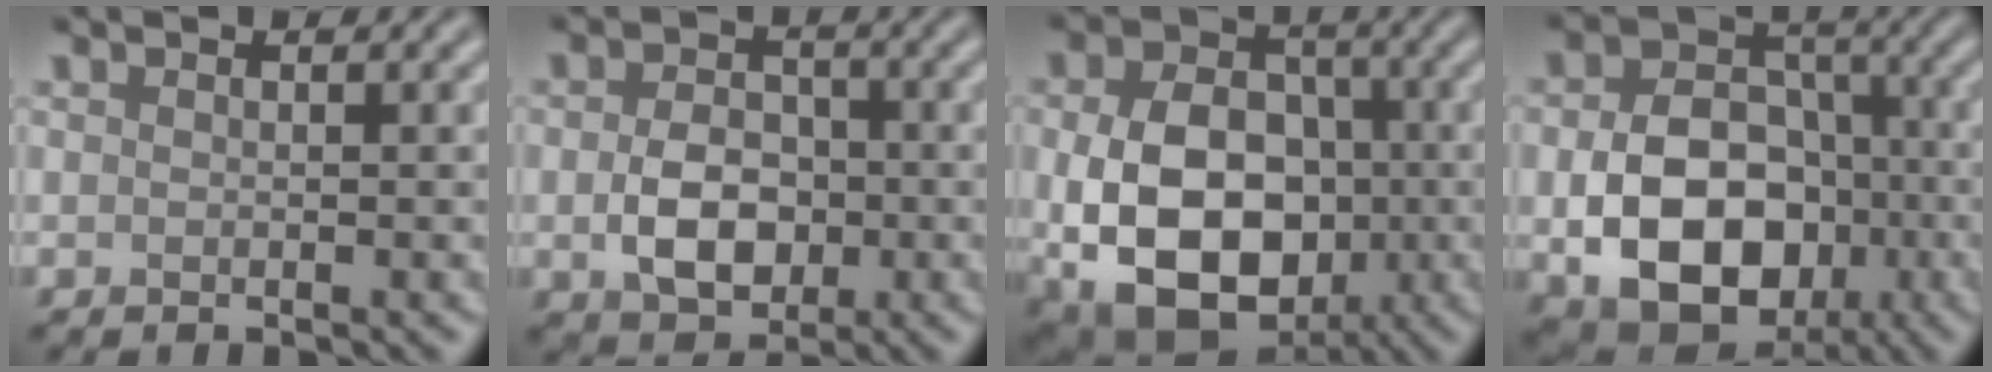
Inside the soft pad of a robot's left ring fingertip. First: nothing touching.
{"total": 4.8, "force": [-0.8, 3.4, 3.3], "torque": [-0.061, -0.002, -0.017]}
{"total": 13.5, "force": [-2.4, 9.7, 9.1], "torque": [-0.140, -0.019, -0.040]}
{"total": 10.9, "force": [-2.7, 7.9, 7.0], "torque": [-0.127, -0.014, -0.045]}